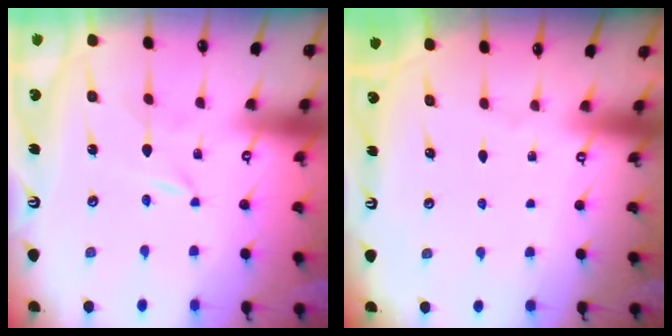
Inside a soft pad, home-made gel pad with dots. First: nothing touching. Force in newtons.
{"total": 0.0}